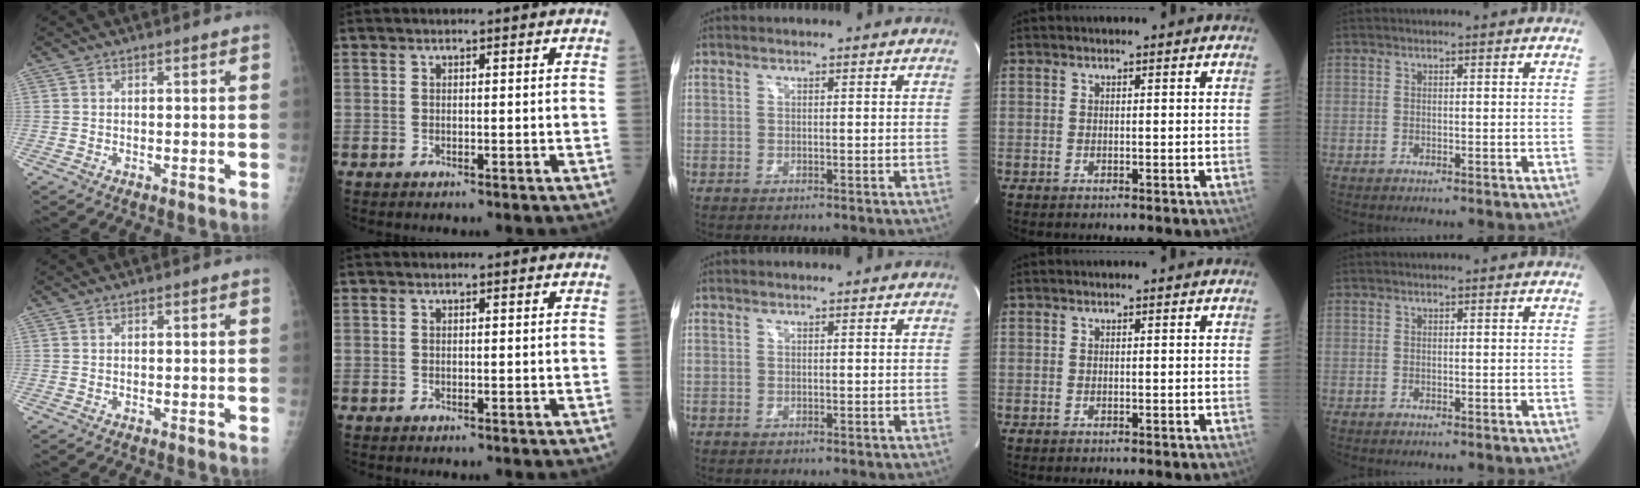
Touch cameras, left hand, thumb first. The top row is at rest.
{}